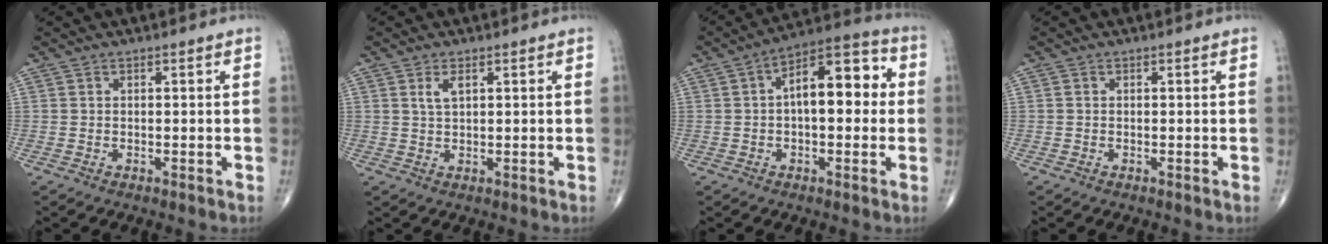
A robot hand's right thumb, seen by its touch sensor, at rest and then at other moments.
{"total": 2.4, "force": [1.1, 1.1, 1.9], "torque": [-0.040, 0.000, 0.024]}
{"total": 13.3, "force": [1.2, 6.4, 11.6], "torque": [-0.146, 0.035, 0.007]}
{"total": 0.0}